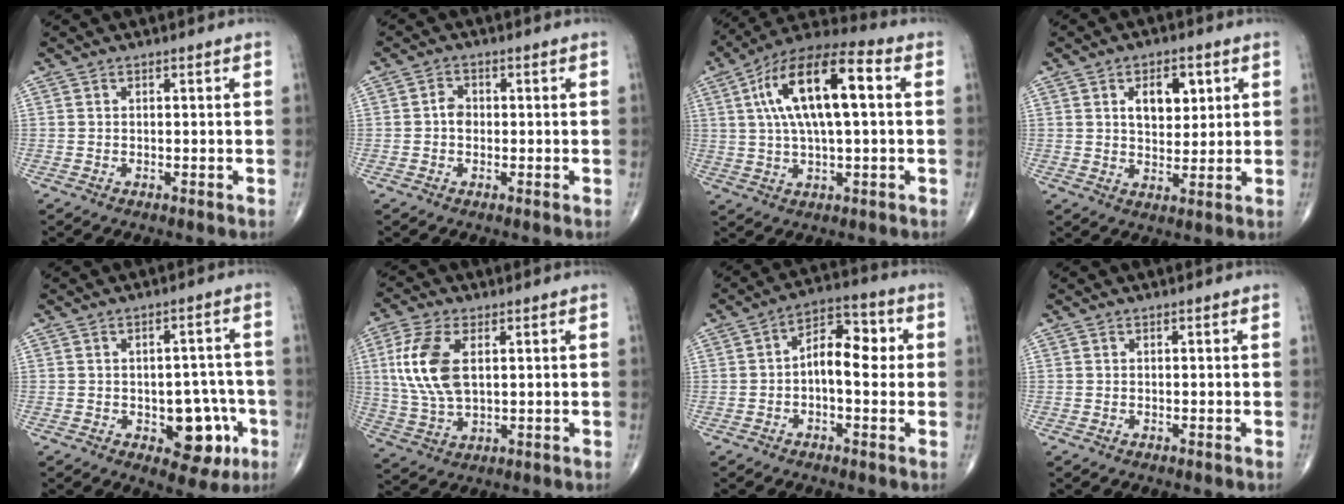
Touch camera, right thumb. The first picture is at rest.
{"total": 2.3, "force": [-0.2, 1.9, 1.4], "torque": [-0.011, 0.008, -0.012]}
{"total": 17.5, "force": [3.5, 6.3, 16.0], "torque": [-0.286, 0.030, 0.054]}
{"total": 7.6, "force": [2.6, 4.5, 5.6], "torque": [-0.058, -0.012, 0.042]}
{"total": 9.9, "force": [-3.2, 5.8, 7.4], "torque": [-0.051, 0.022, -0.033]}
{"total": 11.9, "force": [2.6, 6.2, 9.8], "torque": [-0.216, -0.005, 0.054]}
{"total": 9.2, "force": [0.0, 5.0, 7.7], "torque": [-0.091, 0.033, -0.007]}
{"total": 0.0}